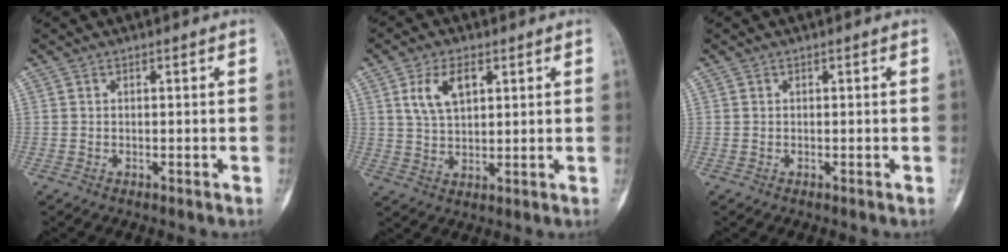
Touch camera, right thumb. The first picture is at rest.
{"total": 7.5, "force": [2.9, 4.0, 5.6], "torque": [-0.097, -0.007, 0.059]}
{"total": 0.0}